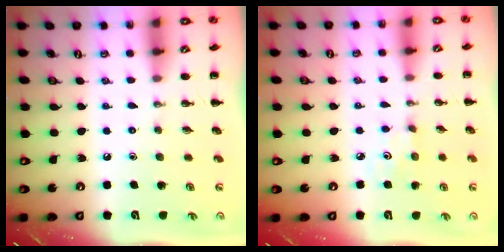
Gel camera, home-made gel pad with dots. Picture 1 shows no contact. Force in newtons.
{"total": 2.7, "press": 2.7, "slide": 0.3}